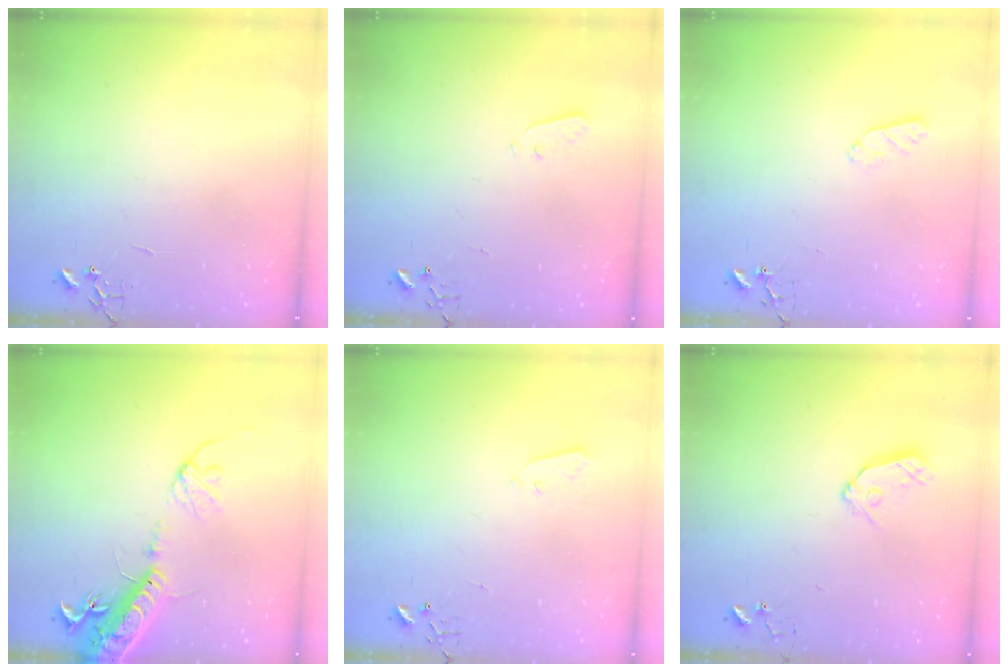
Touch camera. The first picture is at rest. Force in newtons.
{"total": 2.9, "press": 2.9, "slide": 0.4}
{"total": 5.0, "press": 4.9, "slide": 0.7}
{"total": 16.6, "press": 16.2, "slide": 3.8}
{"total": 2.1, "press": 2.1, "slide": 0.3}
{"total": 8.4, "press": 8.4, "slide": 0.7}